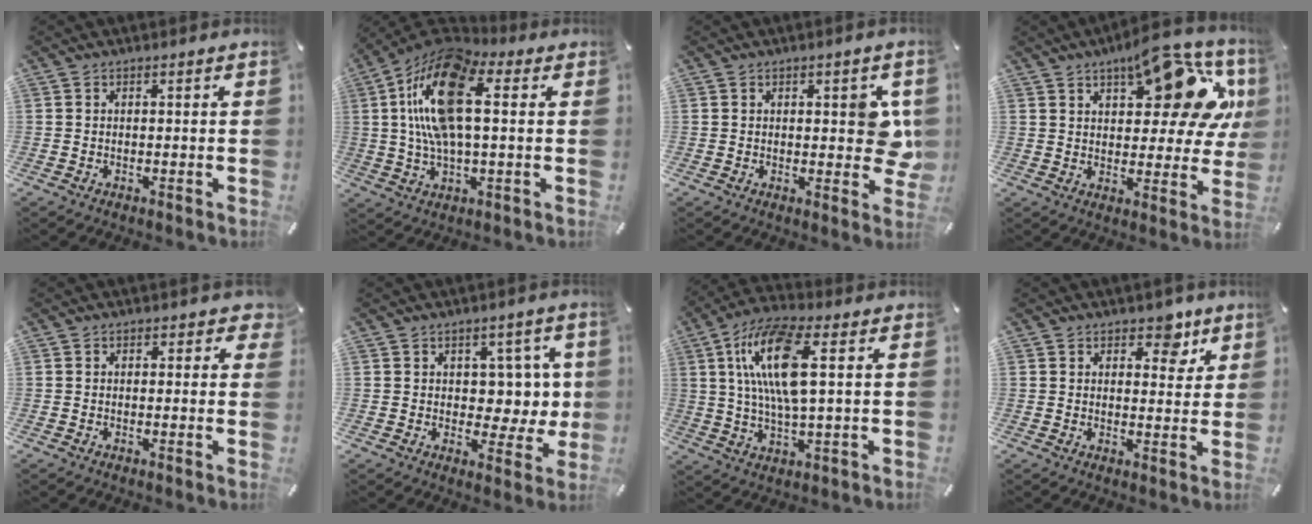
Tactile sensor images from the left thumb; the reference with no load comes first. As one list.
[{"total": 18.5, "force": [4.0, 8.5, 16.0], "torque": [-0.329, 0.004, 0.068]}, {"total": 7.3, "force": [1.2, 4.1, 6.0], "torque": [-0.061, -0.004, 0.016]}, {"total": 18.1, "force": [10.0, 8.7, 12.4], "torque": [-0.158, -0.062, 0.163]}, {"total": 1.9, "force": [0.6, 1.4, 1.1], "torque": [0.000, -0.002, 0.004]}, {"total": 7.3, "force": [2.0, 5.9, 4.0], "torque": [-0.037, -0.009, 0.034]}, {"total": 14.9, "force": [3.6, 5.0, 13.6], "torque": [-0.284, -0.002, 0.058]}, {"total": 6.5, "force": [4.0, 4.0, 3.1], "torque": [-0.011, -0.024, 0.061]}]